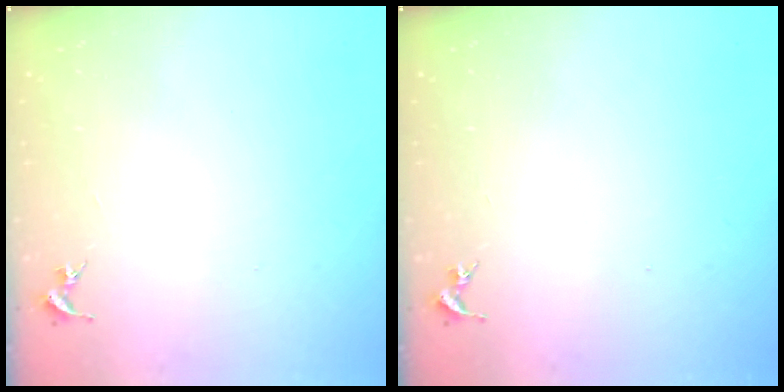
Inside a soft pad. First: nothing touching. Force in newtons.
{"total": 0.0}